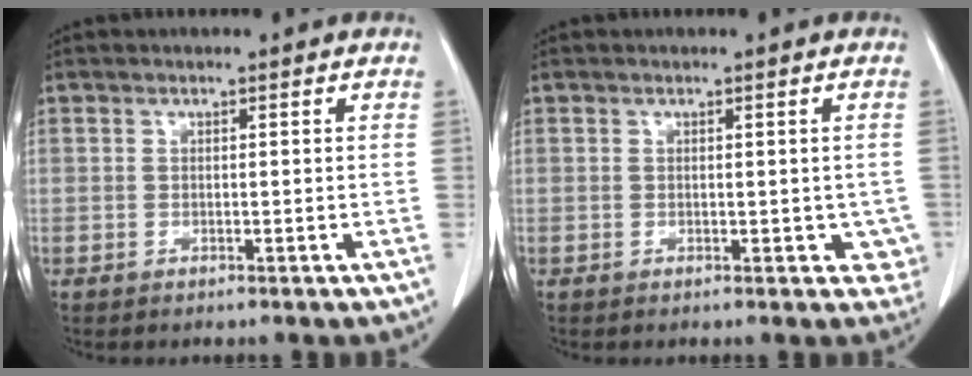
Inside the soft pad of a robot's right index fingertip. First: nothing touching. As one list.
[{"total": 3.1, "force": [0.0, 2.3, 2.1], "torque": [0.002, 0.000, 0.002]}]